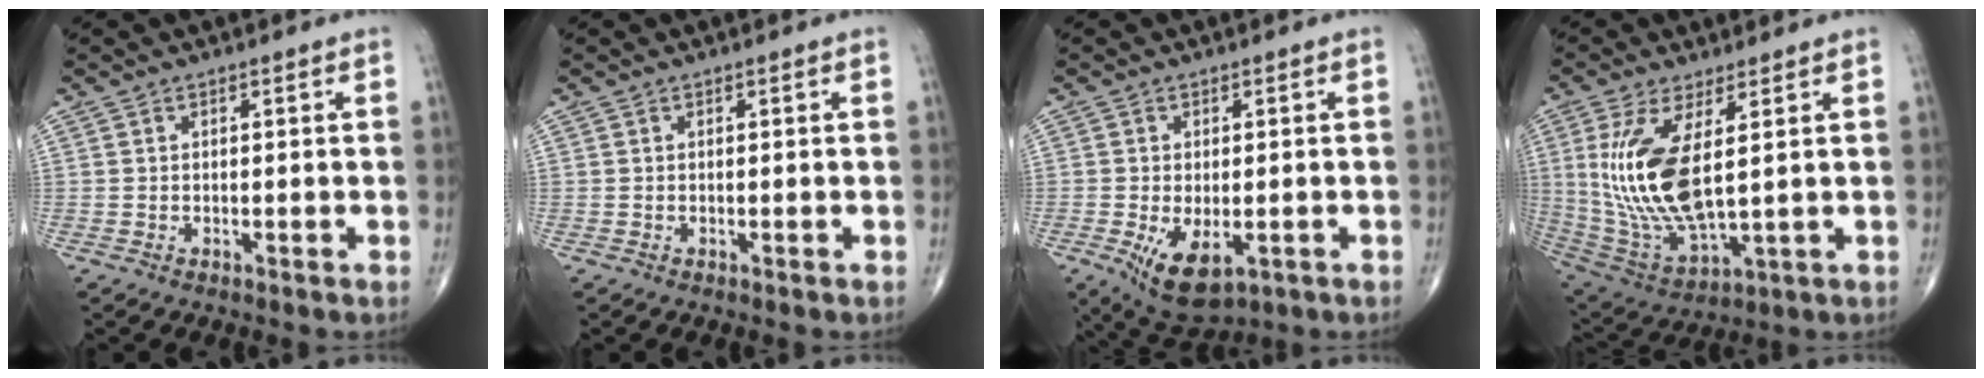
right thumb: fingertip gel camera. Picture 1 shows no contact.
{"total": 0.0}
{"total": 8.4, "force": [-2.7, 4.3, 6.7], "torque": [-0.109, -0.014, -0.033]}
{"total": 16.3, "force": [3.0, 6.1, 14.8], "torque": [-0.310, -0.027, 0.076]}